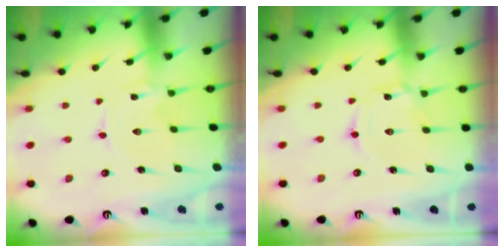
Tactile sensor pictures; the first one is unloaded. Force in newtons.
{"total": 2.4, "press": 2.4, "slide": 0.1}